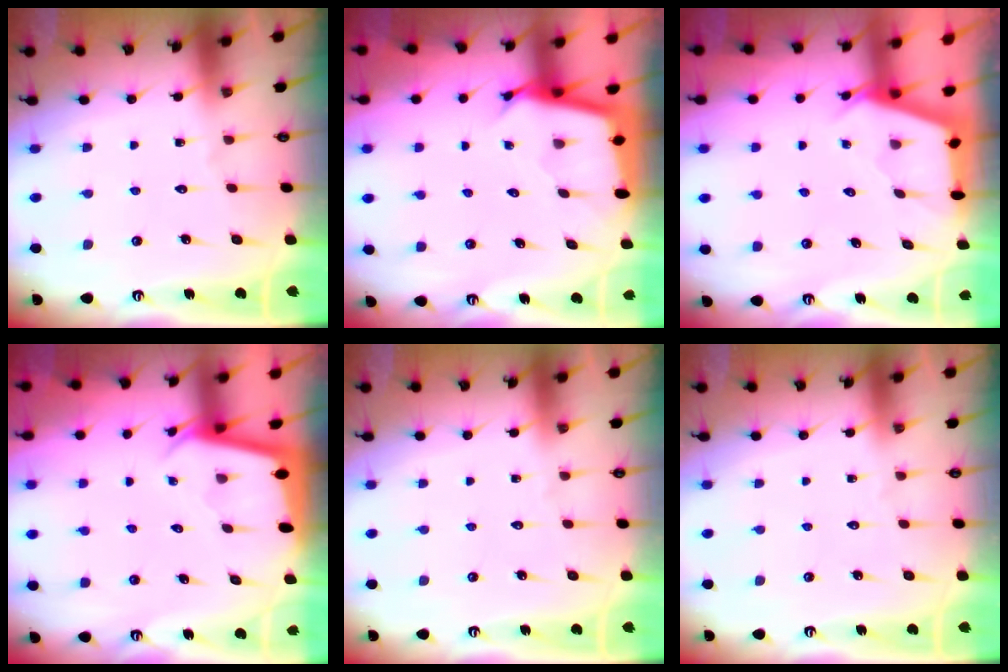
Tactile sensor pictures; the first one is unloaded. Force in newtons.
{"total": 2.7, "press": 2.7, "slide": 0.1}
{"total": 2.7, "press": 2.7, "slide": 0.3}
{"total": 2.3, "press": 2.3, "slide": 0.1}
{"total": 0.0}
{"total": 0.0}